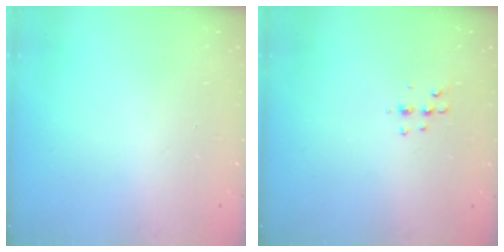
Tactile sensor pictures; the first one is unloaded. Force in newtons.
{"total": 5.2, "press": 5.0, "slide": 1.1}